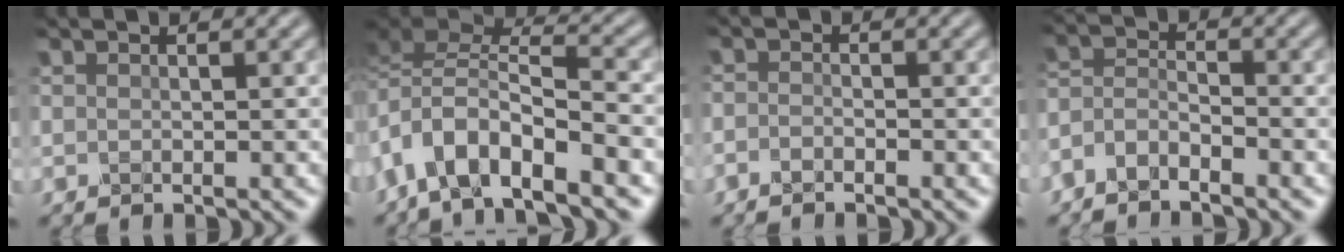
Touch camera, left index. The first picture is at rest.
{"total": 9.0, "force": [-5.2, 4.1, 6.1], "torque": [-0.113, 0.001, -0.102]}
{"total": 1.2, "force": [-1.0, 0.4, 0.6], "torque": [-0.013, 0.000, -0.023]}
{"total": 3.2, "force": [-2.7, 1.1, 1.4], "torque": [-0.030, 0.002, -0.066]}